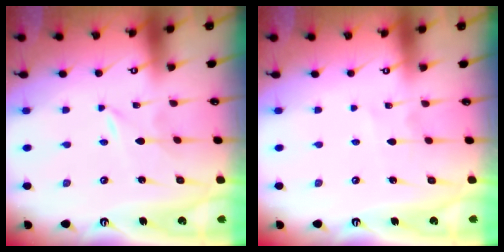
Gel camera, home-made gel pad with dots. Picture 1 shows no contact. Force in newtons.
{"total": 2.6, "press": 2.6, "slide": 0.3}